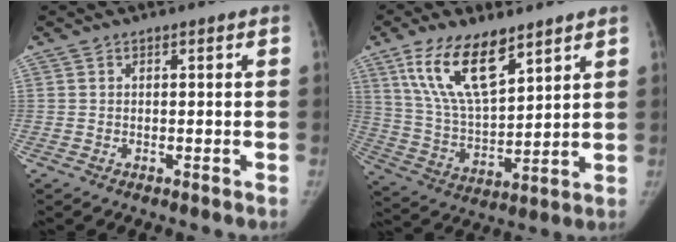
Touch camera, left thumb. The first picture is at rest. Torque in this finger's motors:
{"motor_torque": [0.62, 0.65, 1.70, -1.06, 0.14]}